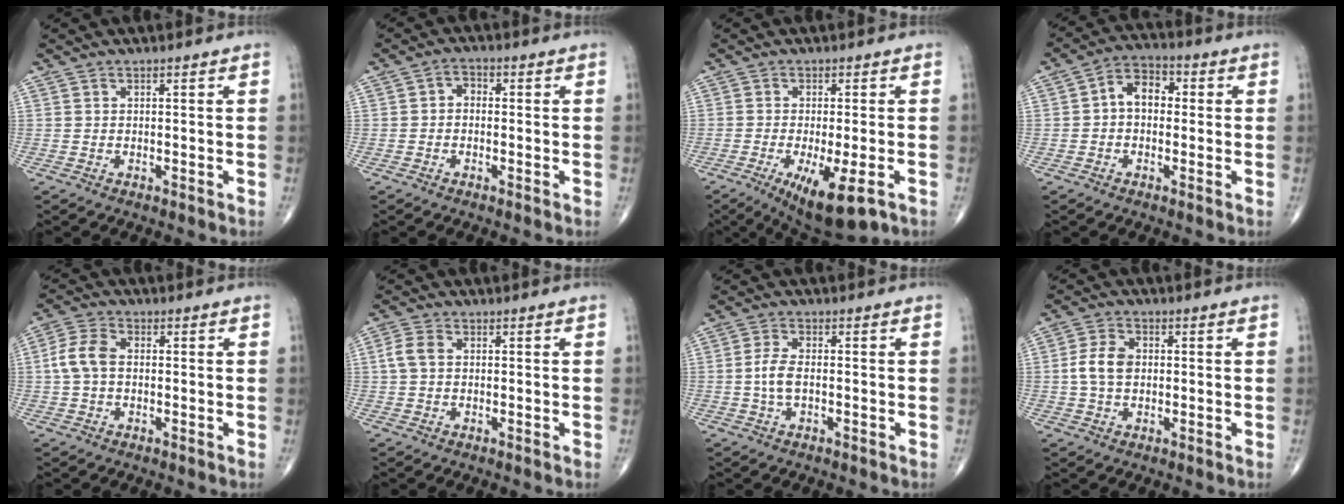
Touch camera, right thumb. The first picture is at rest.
{"total": 2.5, "force": [-0.1, 1.8, 1.6], "torque": [-0.014, 0.013, -0.013]}
{"total": 10.8, "force": [-4.5, 3.1, 9.2], "torque": [-0.149, -0.017, -0.064]}
{"total": 6.8, "force": [0.3, 4.7, 4.9], "torque": [-0.062, 0.025, -0.007]}
{"total": 6.2, "force": [0.1, 4.0, 4.7], "torque": [-0.103, 0.018, -0.006]}
{"total": 3.6, "force": [0.4, 2.5, 2.6], "torque": [-0.062, 0.010, 0.003]}
{"total": 3.8, "force": [-0.5, 1.6, 3.4], "torque": [-0.077, 0.007, -0.013]}
{"total": 5.8, "force": [0.1, 3.9, 4.2], "torque": [-0.081, 0.010, -0.003]}